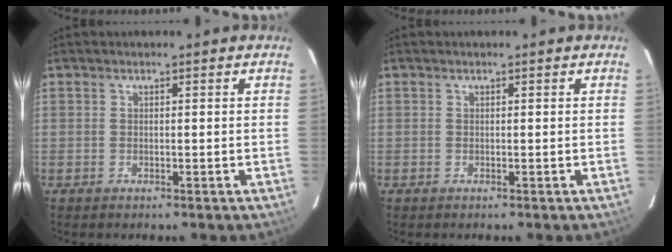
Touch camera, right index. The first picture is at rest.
{"total": 0.0}